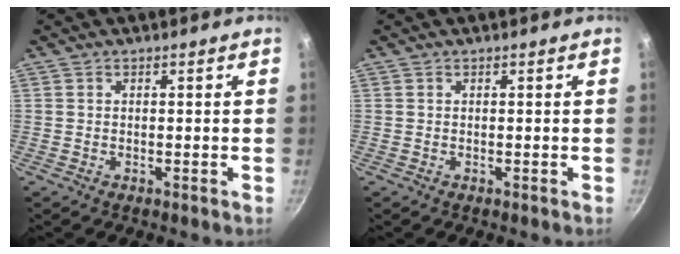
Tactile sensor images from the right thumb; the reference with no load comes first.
{"total": 0.0}